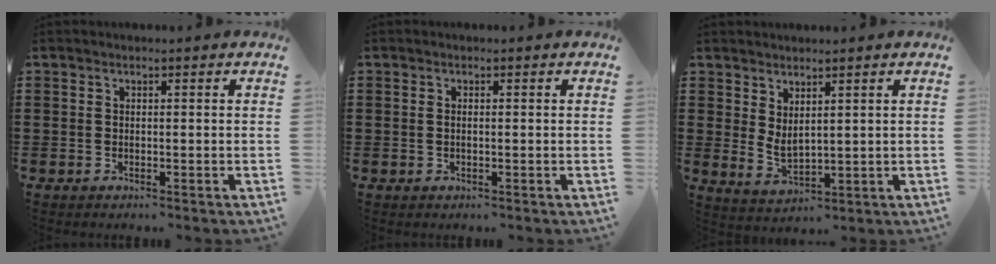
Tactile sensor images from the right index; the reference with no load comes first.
{"total": 0.5, "force": [0.0, 0.1, 0.5], "torque": [-0.011, -0.003, 0.000]}
{"total": 2.4, "force": [1.7, 1.0, 1.4], "torque": [-0.031, -0.001, 0.032]}